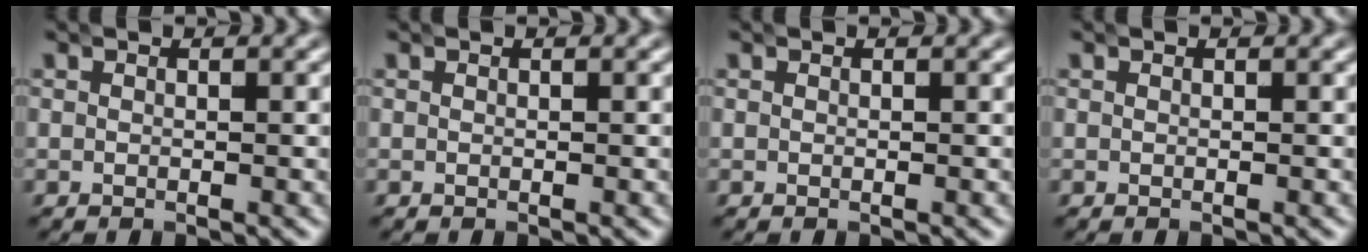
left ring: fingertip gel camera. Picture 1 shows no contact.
{"total": 0.0}
{"total": 0.0}
{"total": 0.0}